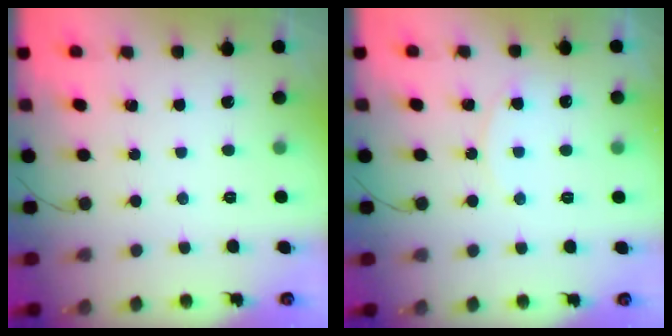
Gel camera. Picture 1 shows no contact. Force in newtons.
{"total": 5.3, "press": 5.2, "slide": 0.6}